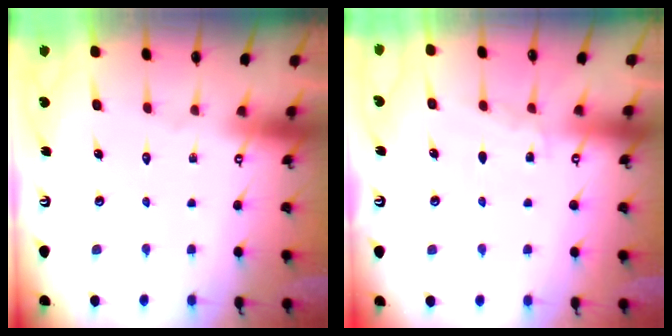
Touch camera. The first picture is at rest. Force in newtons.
{"total": 4.8, "press": 4.7, "slide": 0.4}